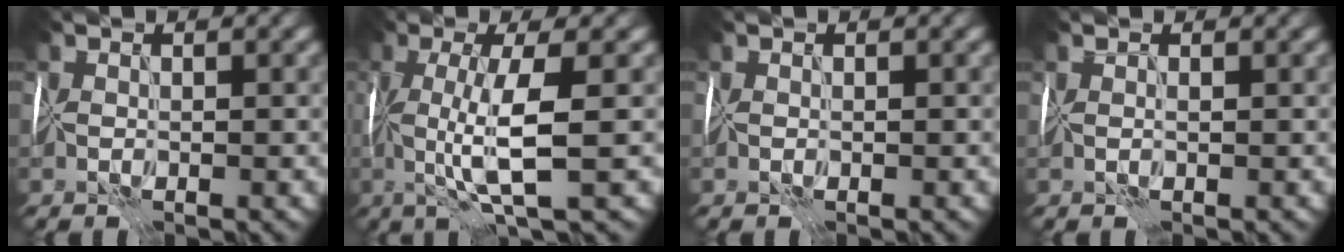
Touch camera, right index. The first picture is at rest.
{"total": 5.8, "force": [-0.2, 1.0, 5.7], "torque": [-0.111, -0.002, -0.003]}
{"total": 0.0}
{"total": 0.7, "force": [0.5, 0.0, 0.5], "torque": [-0.008, 0.001, 0.004]}